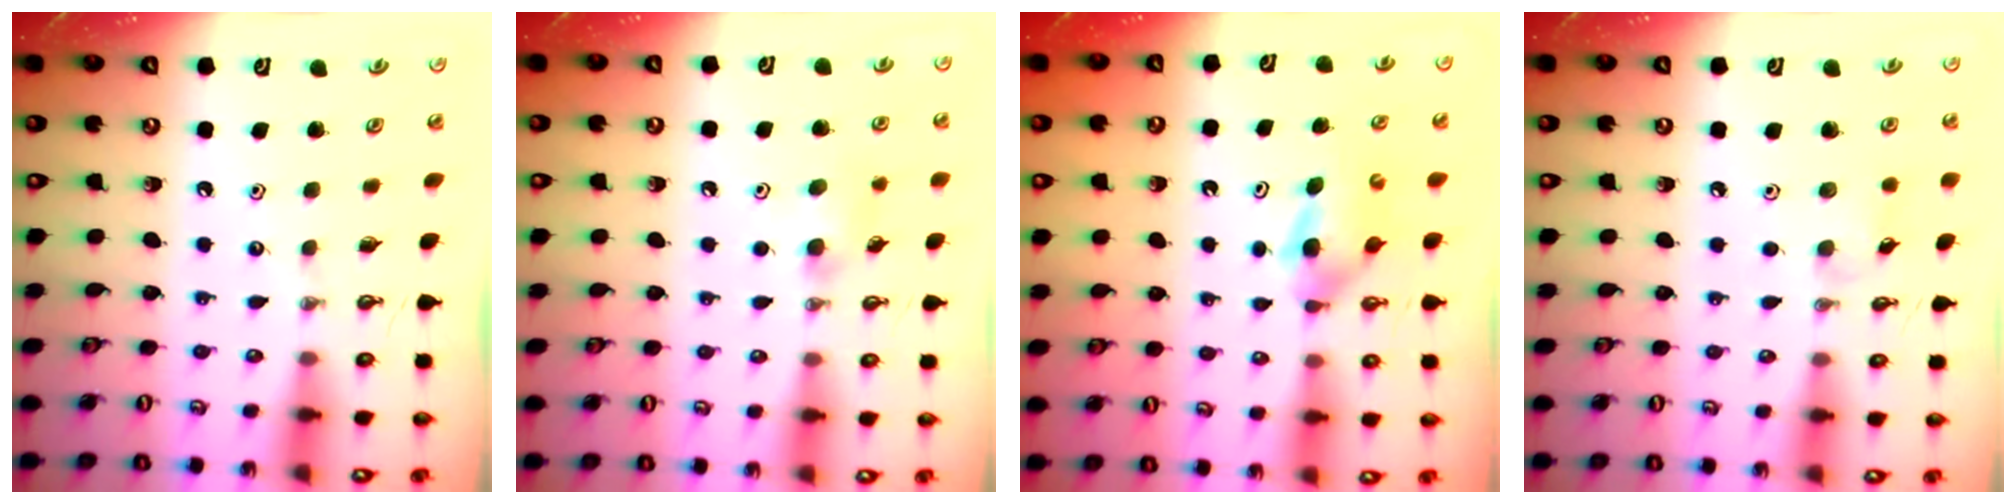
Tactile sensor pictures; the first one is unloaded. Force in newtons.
{"total": 7.3, "press": 6.9, "slide": 2.1}
{"total": 4.4, "press": 4.3, "slide": 0.9}
{"total": 5.3, "press": 5.1, "slide": 1.4}